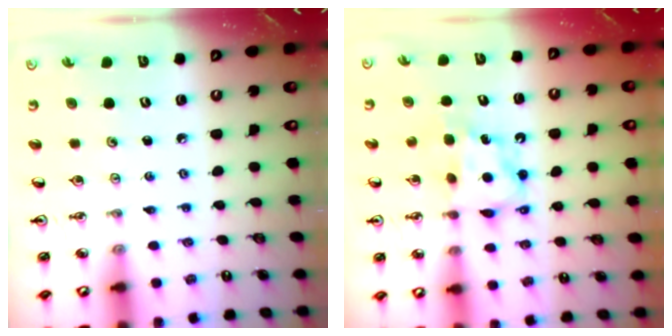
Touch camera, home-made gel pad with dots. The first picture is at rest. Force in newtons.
{"total": 6.2, "press": 6.2, "slide": 0.3}